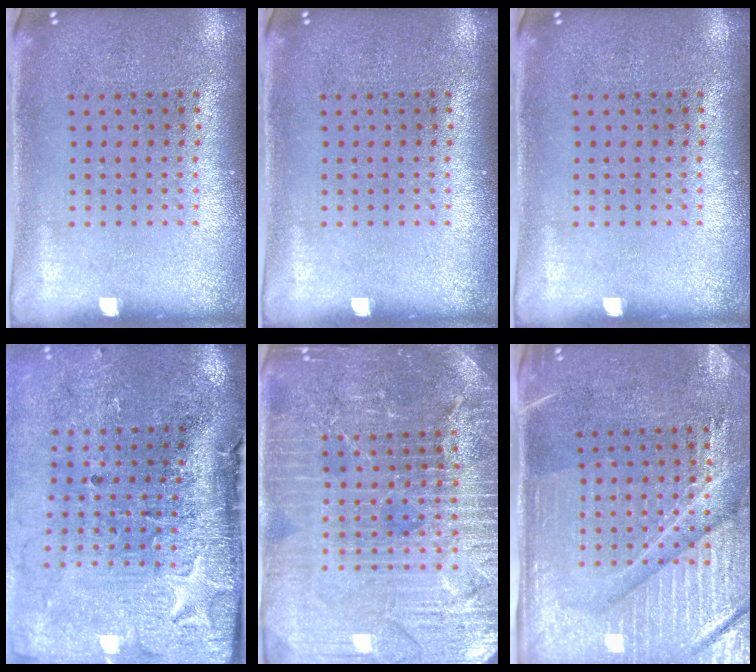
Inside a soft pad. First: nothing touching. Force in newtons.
{"total": 0.0}
{"total": 0.0}
{"total": 4.8, "press": 3.8, "slide": 3.0}
{"total": 4.4, "press": 4.1, "slide": 1.4}
{"total": 4.6, "press": 4.3, "slide": 1.8}